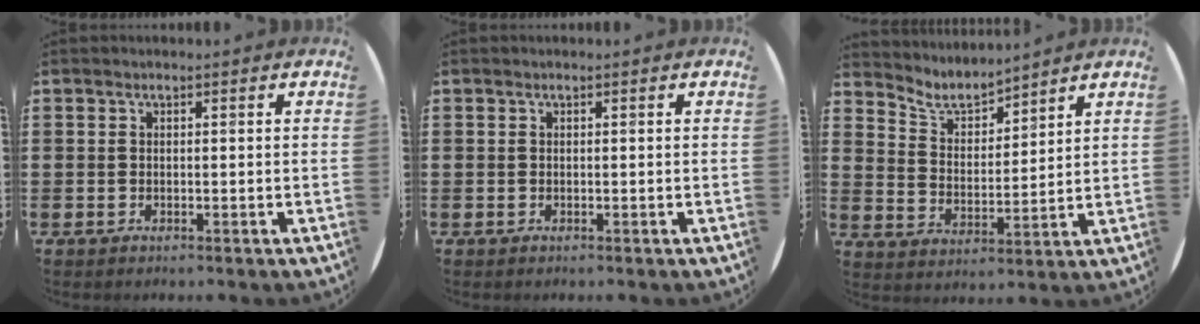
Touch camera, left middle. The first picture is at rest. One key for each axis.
{"total": 0.0}
{"total": 5.4, "fx": 5.2, "fy": 1.3, "fz": 0.9, "tx": -0.038, "ty": -0.027, "tz": 0.093}